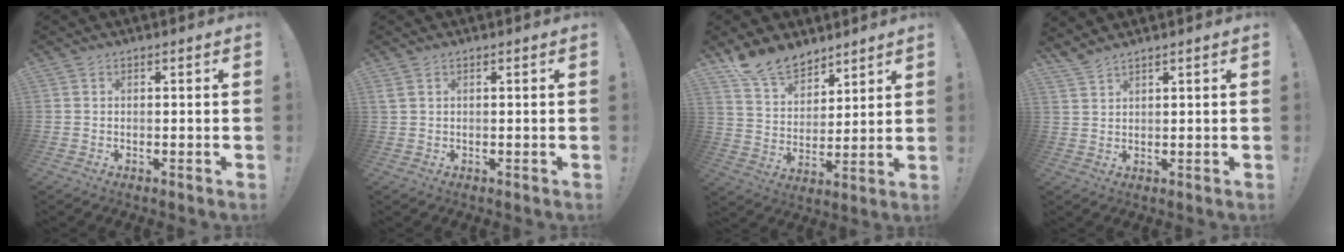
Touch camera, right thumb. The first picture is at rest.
{"total": 1.0, "force": [0.5, 0.2, 0.8], "torque": [-0.020, 0.000, 0.010]}
{"total": 13.4, "force": [11.0, 6.7, 3.7], "torque": [-0.073, -0.077, 0.212]}
{"total": 3.0, "force": [2.8, -0.2, 1.0], "torque": [-0.025, -0.017, 0.052]}